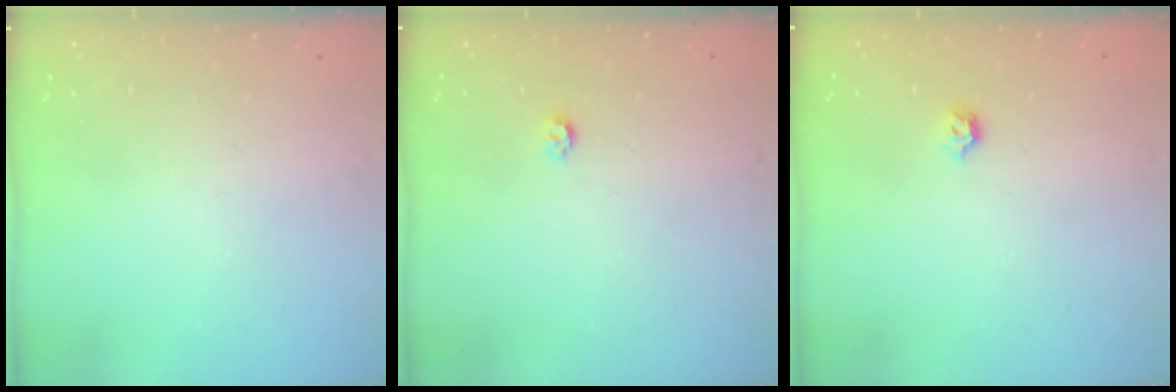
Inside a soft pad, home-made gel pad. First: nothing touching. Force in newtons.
{"total": 3.0, "press": 3.0, "slide": 0.5}
{"total": 4.0, "press": 4.0, "slide": 0.8}